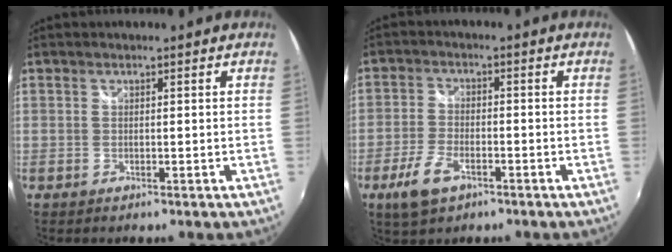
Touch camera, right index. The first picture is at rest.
{"total": 7.4, "force": [-4.2, 3.5, 4.9], "torque": [-0.120, -0.009, -0.077]}